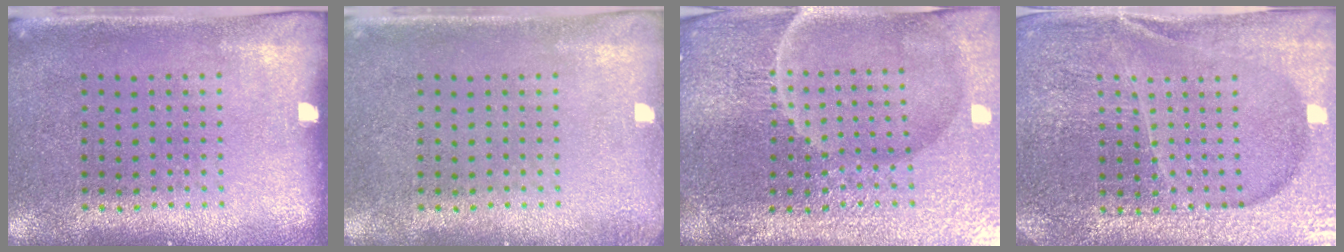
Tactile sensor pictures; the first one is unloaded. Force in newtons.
{"total": 0.8, "press": 0.8, "slide": 0.1}
{"total": 6.4, "press": 5.7, "slide": 2.9}
{"total": 4.9, "press": 4.5, "slide": 1.8}